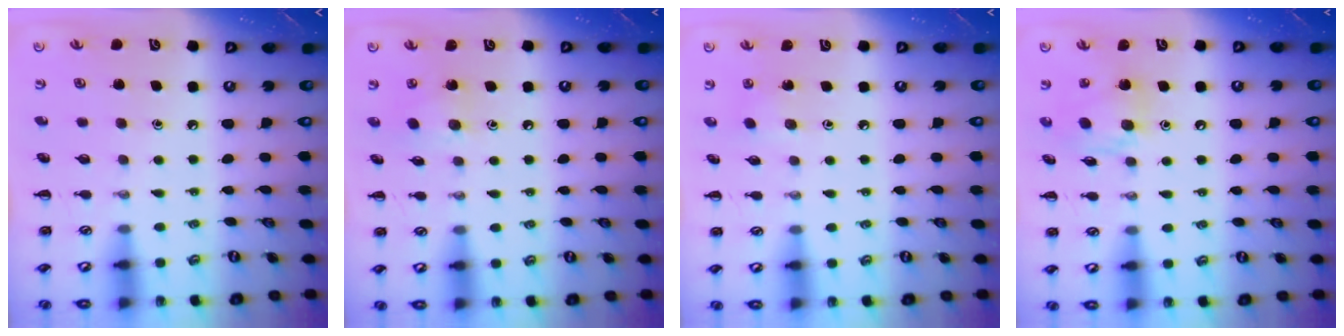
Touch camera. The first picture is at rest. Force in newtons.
{"total": 4.9, "press": 4.9, "slide": 0.8}
{"total": 2.6, "press": 2.5, "slide": 0.9}
{"total": 12.3, "press": 12.0, "slide": 2.8}